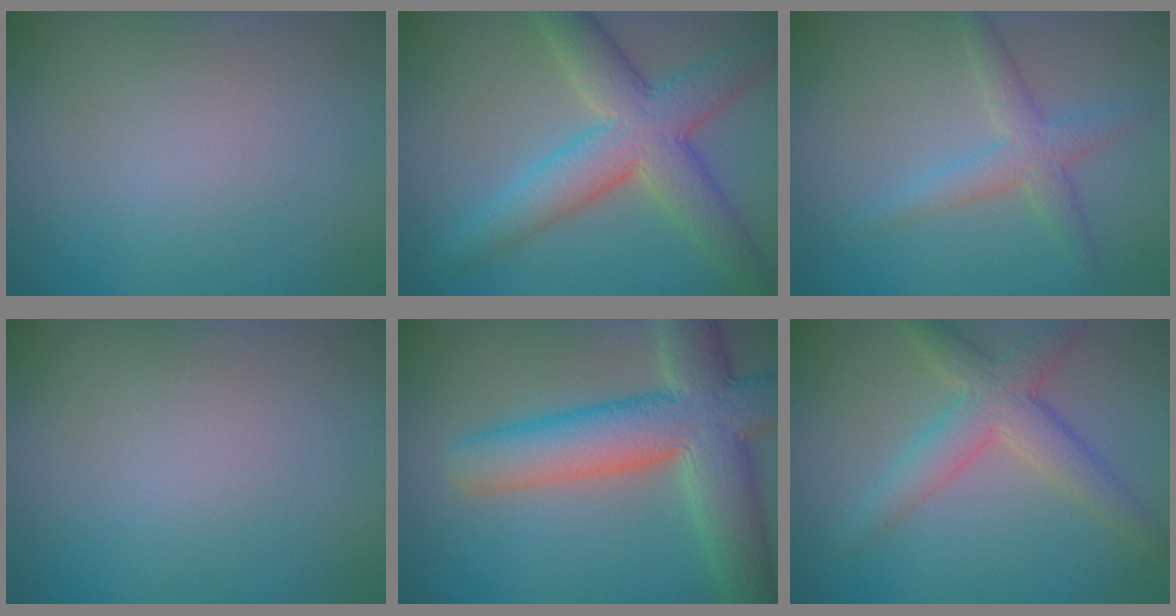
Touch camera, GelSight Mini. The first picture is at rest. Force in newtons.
{"total": 7.6, "press": 7.6, "slide": 0.4}
{"total": 2.9, "press": 2.9, "slide": 0.3}
{"total": 0.0}
{"total": 10.3, "press": 10.3, "slide": 0.7}
{"total": 4.5, "press": 4.5, "slide": 0.3}